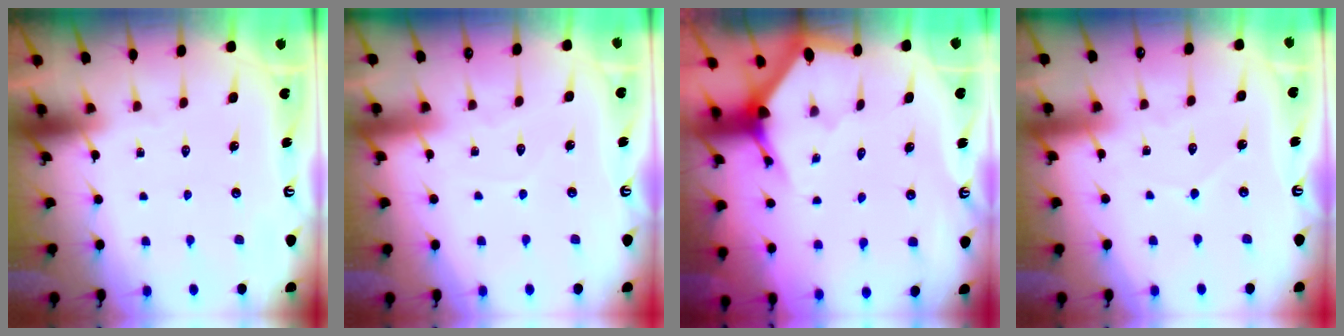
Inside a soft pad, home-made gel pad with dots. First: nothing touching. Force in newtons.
{"total": 3.7, "press": 3.7, "slide": 0.2}
{"total": 2.9, "press": 2.9, "slide": 0.2}
{"total": 3.8, "press": 3.8, "slide": 0.4}